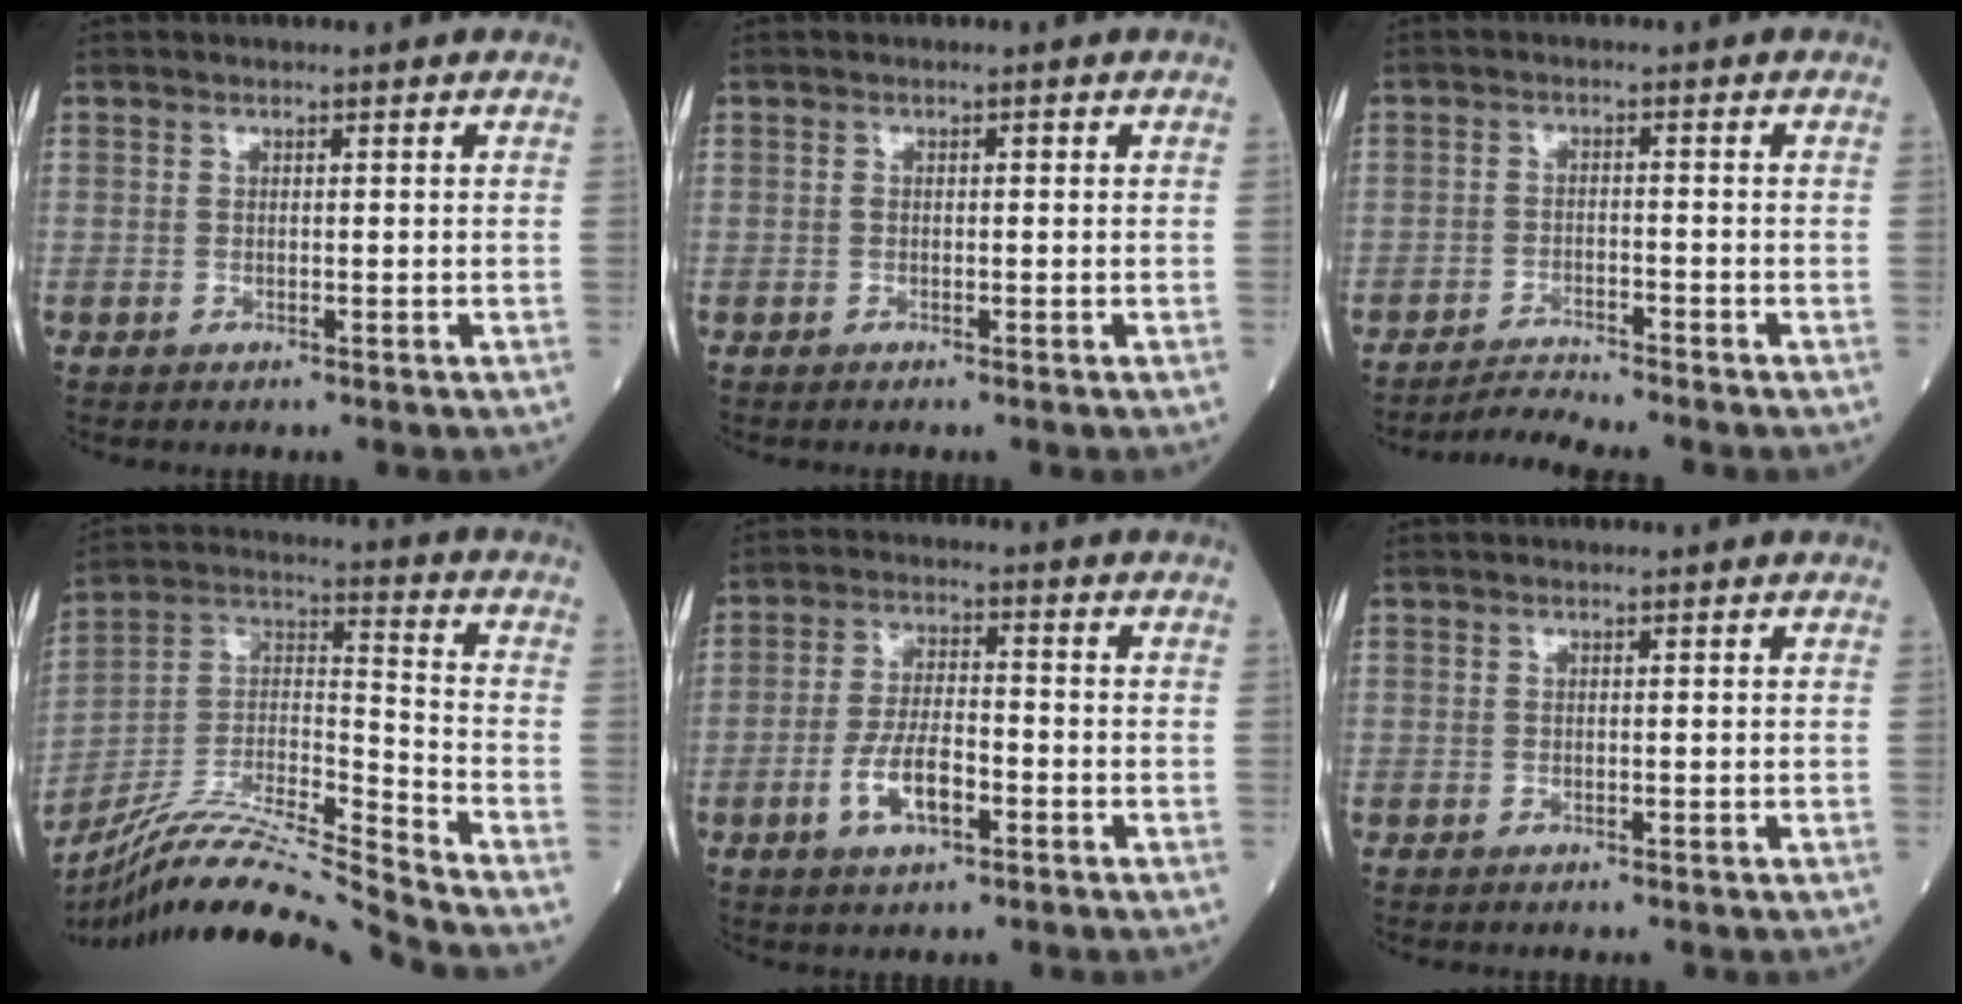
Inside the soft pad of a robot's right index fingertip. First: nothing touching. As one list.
[{"total": 0.5, "force": [0.0, 0.4, 0.4], "torque": [-0.009, 0.007, -0.001]}, {"total": 3.5, "force": [-3.3, -1.3, -0.2], "torque": [-0.004, -0.019, -0.058]}, {"total": 17.5, "force": [-16.1, -1.8, 6.6], "torque": [-0.125, 0.020, -0.293]}, {"total": 7.1, "force": [-2.8, 2.6, 6.0], "torque": [-0.121, 0.002, -0.051]}, {"total": 0.0}]